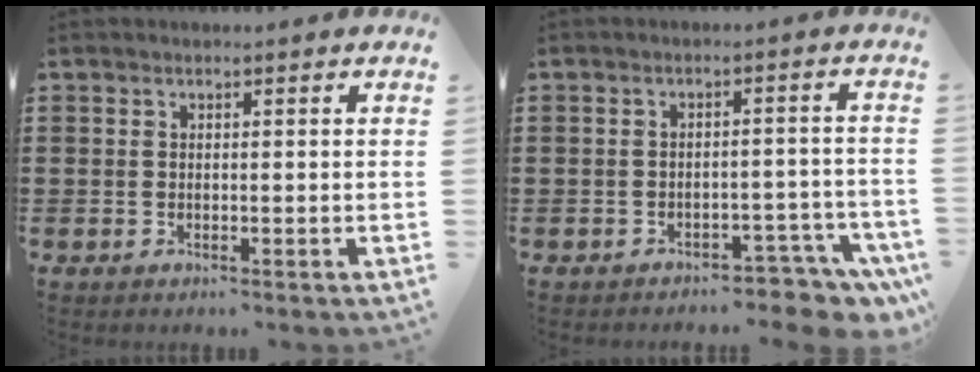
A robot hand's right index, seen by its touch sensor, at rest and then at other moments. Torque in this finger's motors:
{"motor_torque": [0.31, -0.21, 0.02, -0.19]}